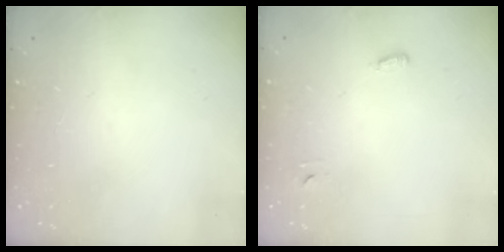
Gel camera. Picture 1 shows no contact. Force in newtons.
{"total": 3.7, "press": 3.3, "slide": 1.6}